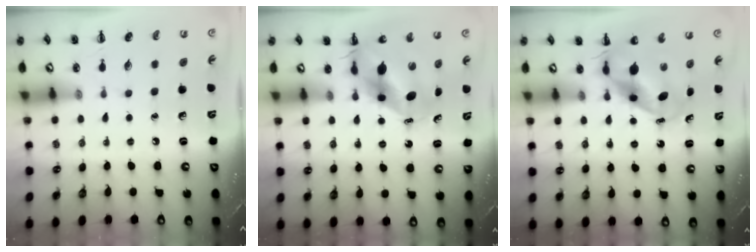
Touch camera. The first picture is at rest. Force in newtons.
{"total": 9.6, "press": 9.2, "slide": 2.9}
{"total": 6.6, "press": 6.5, "slide": 1.4}